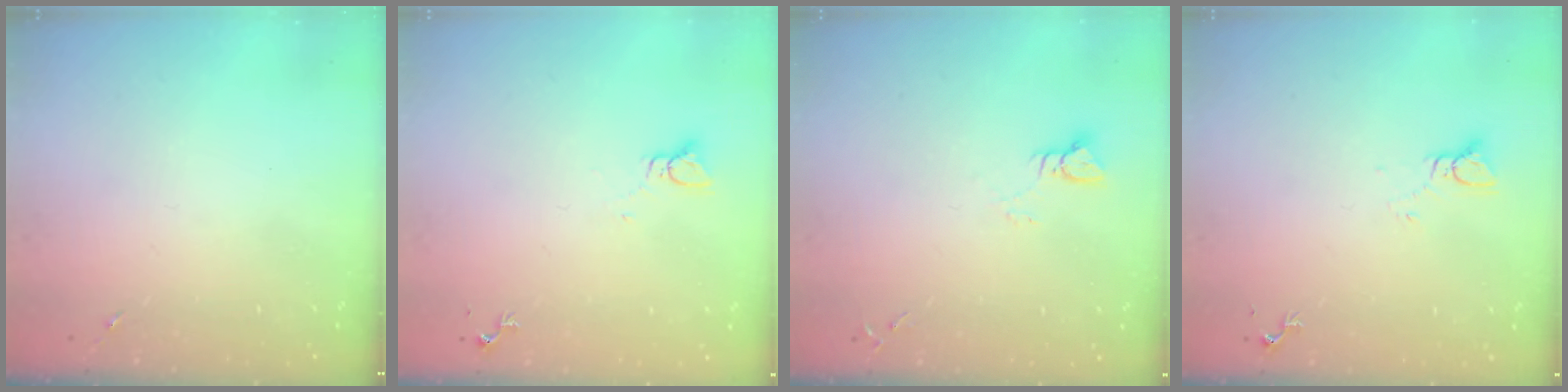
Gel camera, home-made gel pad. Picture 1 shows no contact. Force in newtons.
{"total": 2.2, "press": 2.2, "slide": 0.1}
{"total": 3.0, "press": 3.0, "slide": 0.3}
{"total": 3.0, "press": 3.0, "slide": 0.2}